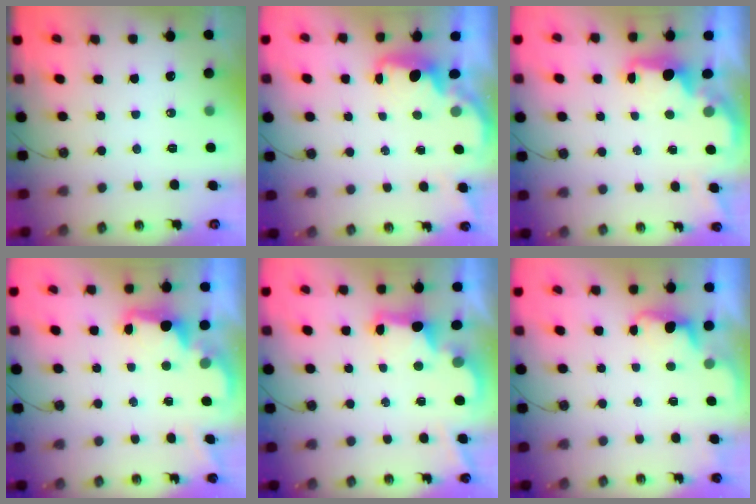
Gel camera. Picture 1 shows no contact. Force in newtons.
{"total": 1.6, "press": 1.4, "slide": 0.7}
{"total": 2.0, "press": 1.9, "slide": 0.7}
{"total": 2.6, "press": 2.5, "slide": 0.8}
{"total": 2.9, "press": 2.7, "slide": 0.9}
{"total": 1.6, "press": 1.3, "slide": 0.8}